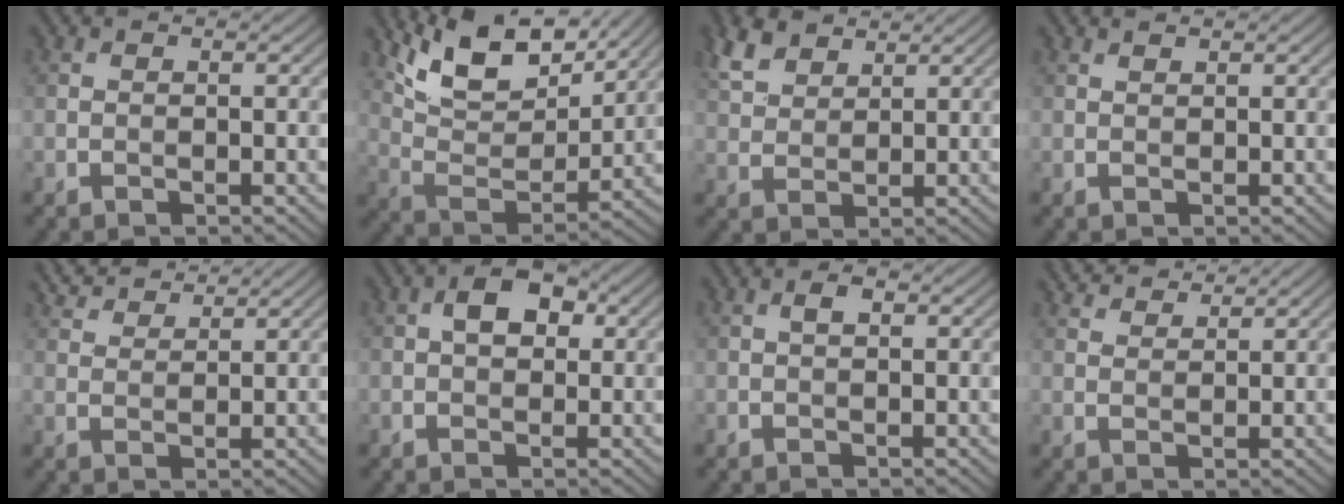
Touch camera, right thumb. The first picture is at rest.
{"total": 11.6, "force": [8.4, 4.4, 6.6], "torque": [-0.149, -0.004, 0.149]}
{"total": 5.5, "force": [3.9, 2.8, 2.7], "torque": [-0.072, 0.009, 0.083]}
{"total": 0.6, "force": [0.6, -0.1, 0.2], "torque": [-0.005, 0.002, 0.015]}
{"total": 5.1, "force": [4.6, 0.9, 1.9], "torque": [-0.057, 0.013, 0.089]}
{"total": 4.1, "force": [1.0, 2.7, 3.0], "torque": [-0.050, 0.008, 0.010]}
{"total": 1.3, "force": [0.4, 0.6, 1.1], "torque": [-0.019, 0.002, 0.005]}
{"total": 4.1, "force": [3.8, 0.7, 1.5], "torque": [-0.039, 0.007, 0.073]}